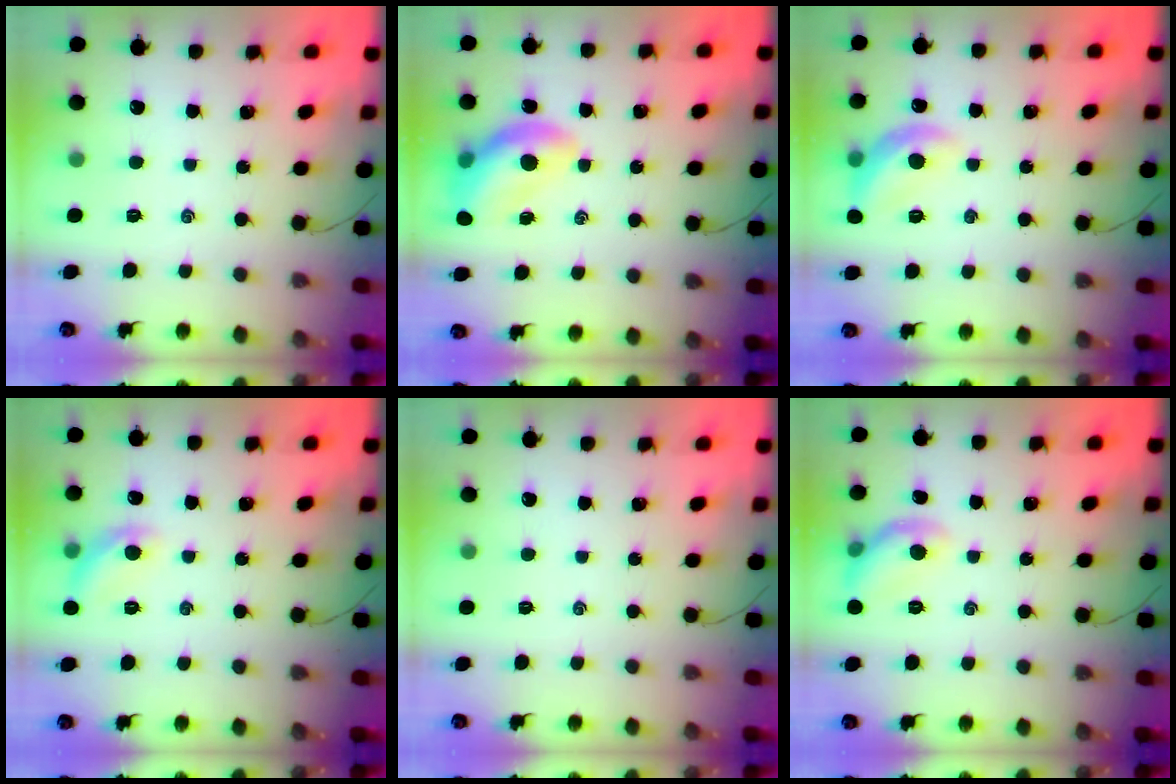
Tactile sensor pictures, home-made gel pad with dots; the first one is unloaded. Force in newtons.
{"total": 12.2, "press": 11.8, "slide": 3.3}
{"total": 11.4, "press": 11.4, "slide": 1.2}
{"total": 8.1, "press": 8.1, "slide": 0.7}
{"total": 0.0}
{"total": 8.6, "press": 8.5, "slide": 1.6}